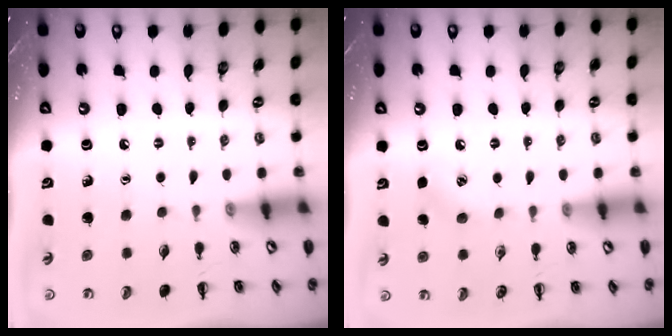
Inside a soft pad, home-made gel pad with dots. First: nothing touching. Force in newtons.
{"total": 3.8, "press": 3.6, "slide": 1.0}